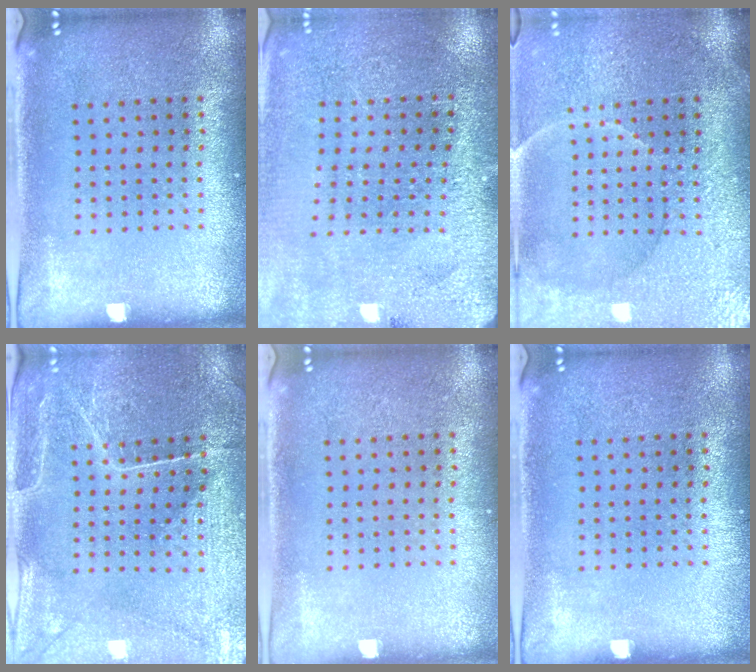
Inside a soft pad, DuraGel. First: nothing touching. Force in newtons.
{"total": 2.8, "press": 2.8, "slide": 0.2}
{"total": 3.8, "press": 3.5, "slide": 1.5}
{"total": 1.3, "press": 1.3, "slide": 0.3}
{"total": 0.0}
{"total": 0.0}